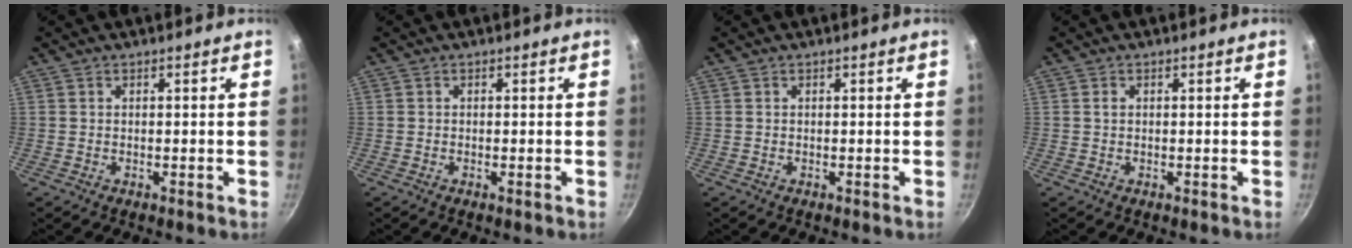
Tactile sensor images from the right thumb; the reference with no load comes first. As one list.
[{"total": 0.5, "force": [-0.2, 0.1, 0.5], "torque": [-0.010, 0.001, -0.006]}, {"total": 0.0}, {"total": 0.8, "force": [0.1, 0.6, 0.5], "torque": [-0.007, 0.003, 0.003]}]